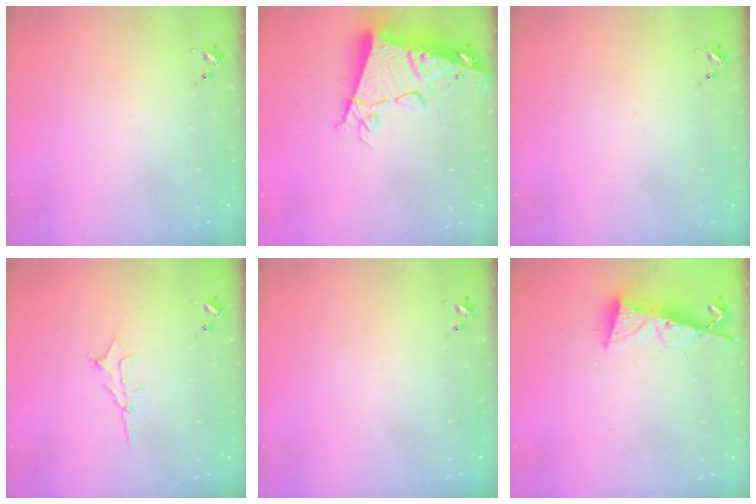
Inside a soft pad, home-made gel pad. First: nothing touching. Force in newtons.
{"total": 18.3, "press": 18.1, "slide": 2.1}
{"total": 0.0}
{"total": 6.2, "press": 6.1, "slide": 0.8}
{"total": 0.0}
{"total": 8.5, "press": 8.5, "slide": 1.0}